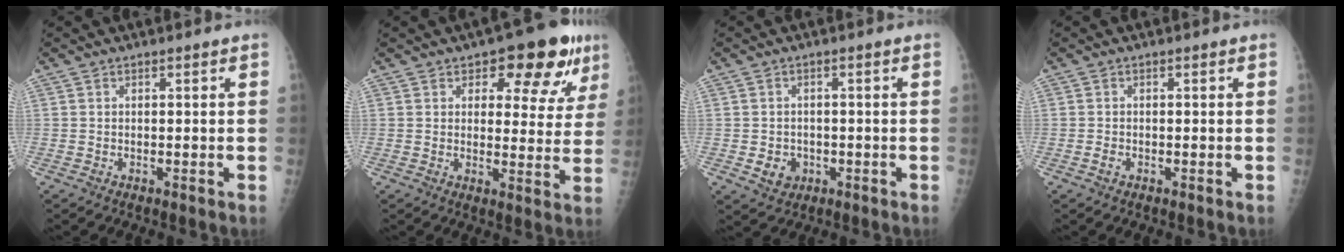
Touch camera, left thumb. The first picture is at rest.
{"total": 12.3, "force": [6.7, 6.0, 8.3], "torque": [-0.051, -0.022, 0.085]}
{"total": 3.9, "force": [-1.0, 3.4, 1.6], "torque": [-0.013, 0.003, -0.005]}
{"total": 1.0, "force": [-0.4, 0.6, 0.6], "torque": [-0.011, 0.000, -0.007]}